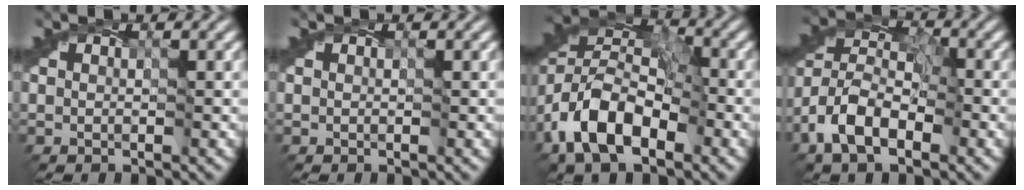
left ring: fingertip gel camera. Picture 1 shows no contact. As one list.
[{"total": 0.0}, {"total": 10.5, "force": [-5.3, 5.4, 7.2], "torque": [-0.129, 0.005, -0.116]}, {"total": 7.2, "force": [-3.9, 3.6, 4.8], "torque": [-0.092, 0.007, -0.083]}]